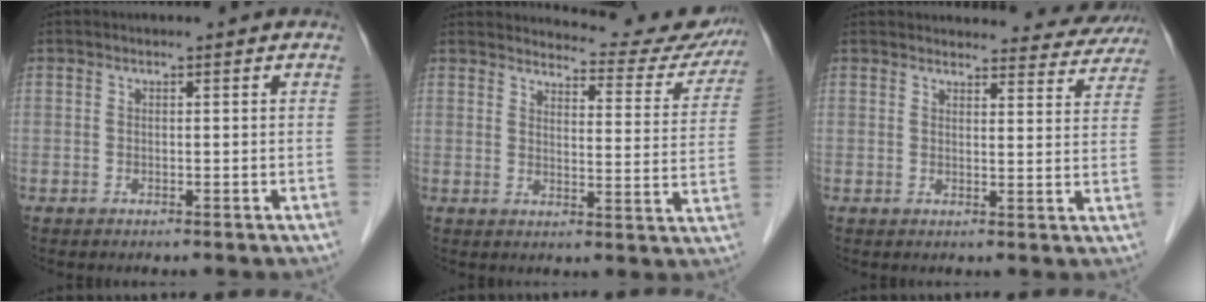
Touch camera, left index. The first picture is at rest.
{"total": 16.1, "force": [15.6, 2.8, 2.8], "torque": [-0.012, -0.056, 0.164]}
{"total": 15.8, "force": [15.2, 3.6, 2.4], "torque": [0.000, -0.020, 0.157]}